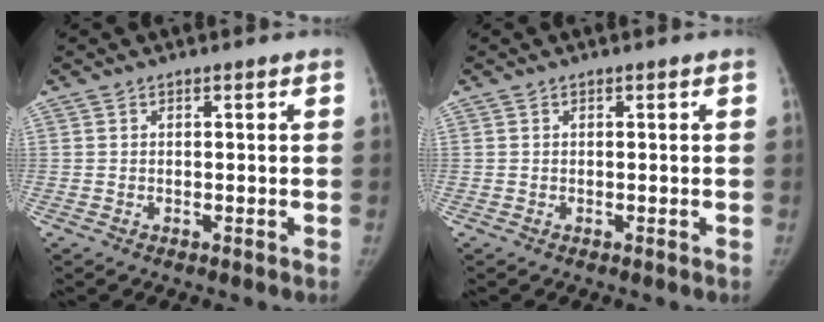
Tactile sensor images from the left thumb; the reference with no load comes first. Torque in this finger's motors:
{"motor_torque": [-0.05, 0.00, 0.16, -0.16, 0.00]}